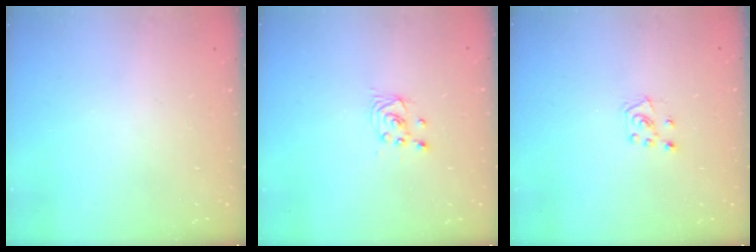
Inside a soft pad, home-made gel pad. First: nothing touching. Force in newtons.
{"total": 2.2, "press": 2.2, "slide": 0.2}
{"total": 4.6, "press": 4.6, "slide": 0.5}